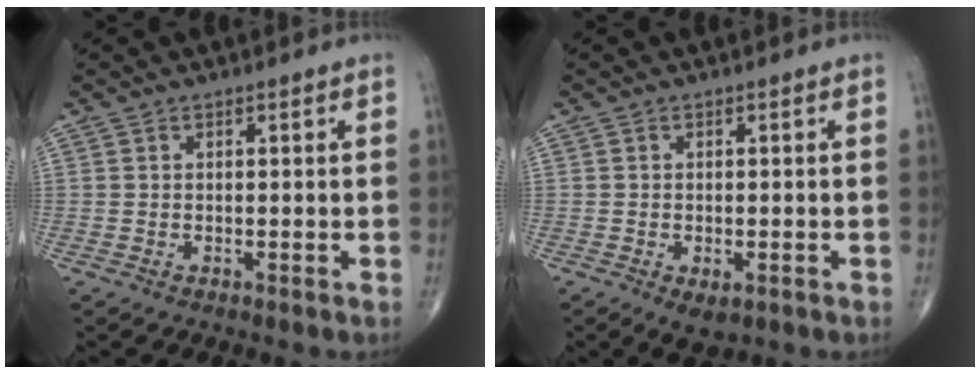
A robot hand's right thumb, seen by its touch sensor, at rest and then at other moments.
{"total": 3.8, "force": [-1.5, 2.0, 2.9], "torque": [-0.044, 0.000, -0.016]}